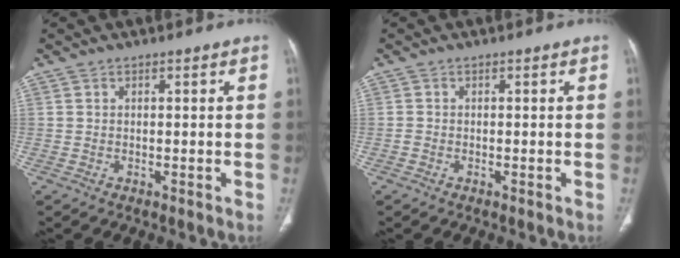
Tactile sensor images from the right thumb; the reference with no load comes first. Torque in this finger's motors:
{"motor_torque": [2.53, 2.48, 0.15, -0.22, 0.00]}